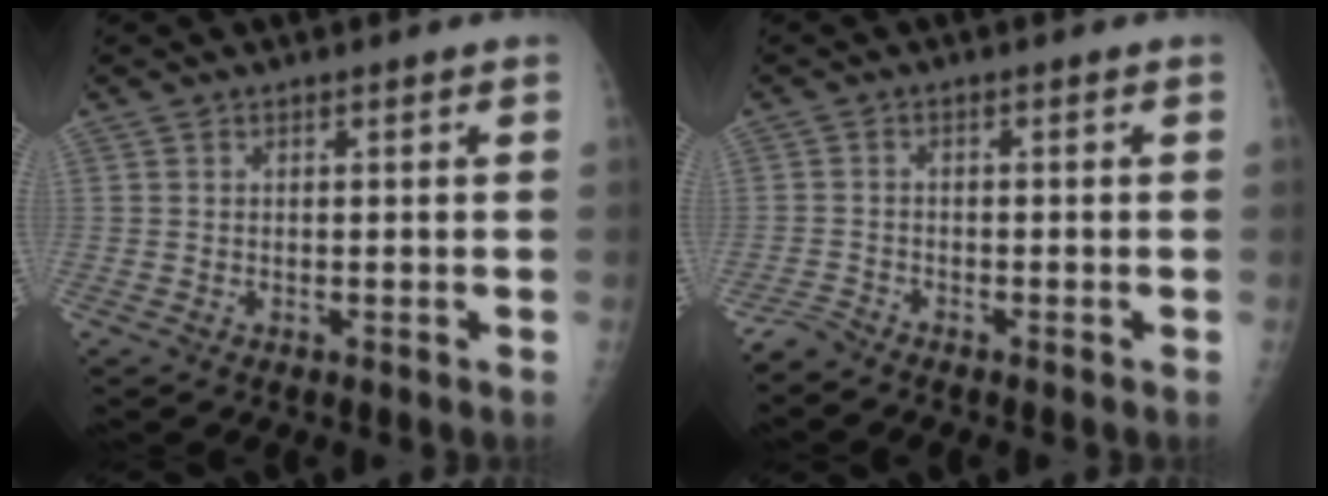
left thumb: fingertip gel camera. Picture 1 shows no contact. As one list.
[{"total": 2.1, "force": [-2.1, 0.1, 0.0], "torque": [-0.003, -0.008, -0.049]}]